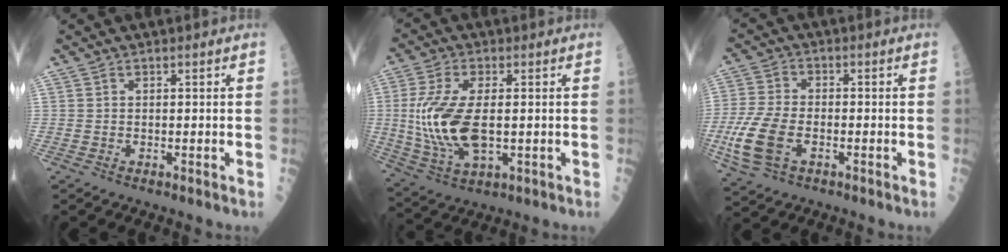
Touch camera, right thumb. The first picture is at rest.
{"total": 14.6, "force": [-0.3, 6.7, 13.0], "torque": [-0.278, -0.012, 0.004]}
{"total": 11.0, "force": [-3.2, 6.2, 8.5], "torque": [-0.196, 0.005, -0.063]}